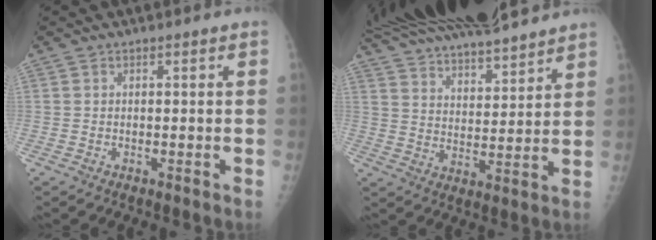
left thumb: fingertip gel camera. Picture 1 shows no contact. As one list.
[{"total": 21.0, "force": [18.4, 4.6, 9.0], "torque": [-0.137, -0.036, 0.299]}]